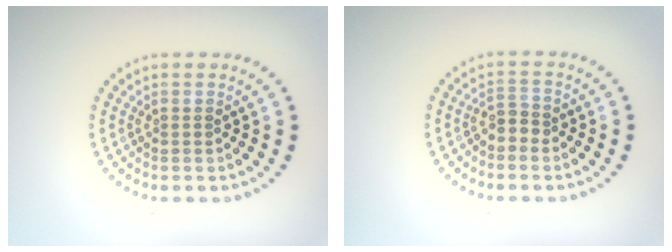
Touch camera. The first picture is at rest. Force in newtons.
{"total": 1.4, "press": 1.2, "slide": 0.7}